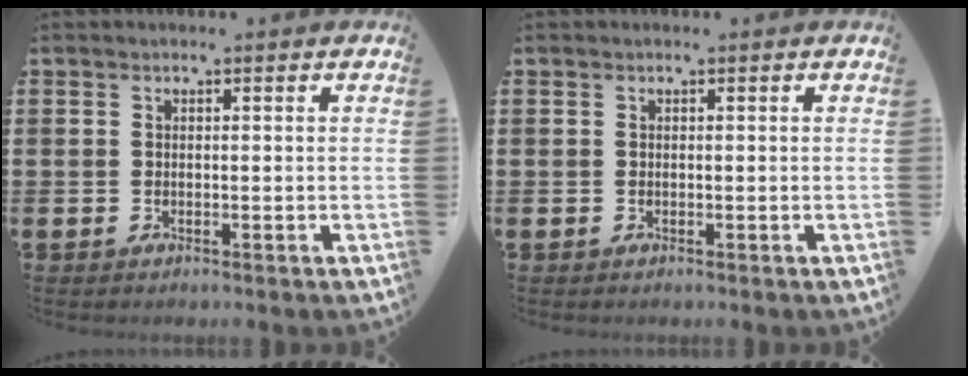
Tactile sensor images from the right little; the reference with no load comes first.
{"total": 0.0}